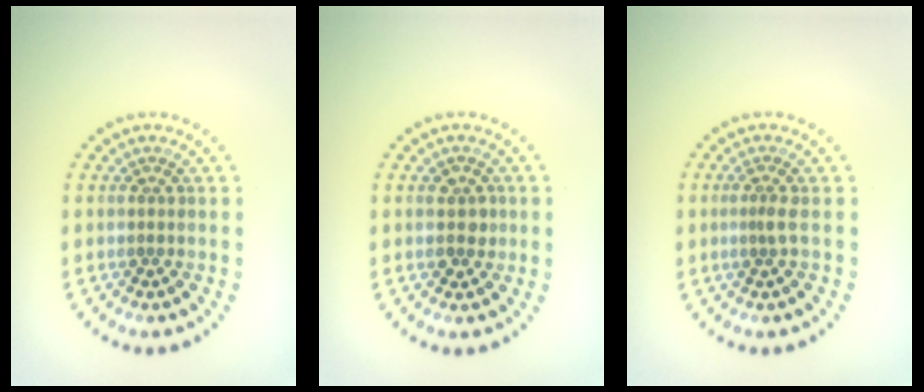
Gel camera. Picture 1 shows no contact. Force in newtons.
{"total": 1.7, "press": 1.7, "slide": 0.3}
{"total": 0.9, "press": 0.5, "slide": 0.7}